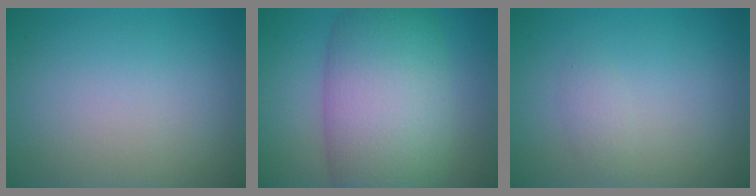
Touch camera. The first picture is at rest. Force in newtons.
{"total": 11.6, "press": 11.6, "slide": 0.5}
{"total": 1.1, "press": 1.1, "slide": 0.0}